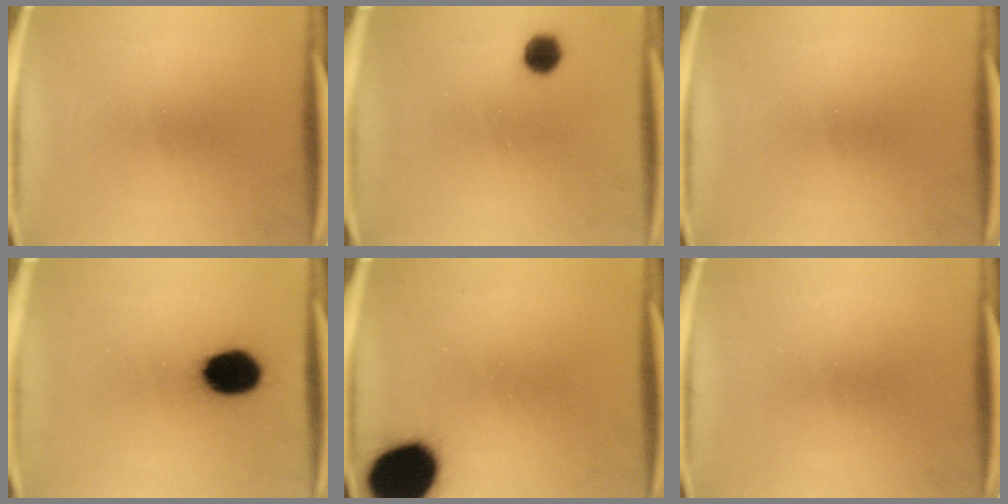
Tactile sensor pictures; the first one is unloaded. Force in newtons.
{"total": 4.2}
{"total": 0.0}
{"total": 12.7}
{"total": 18.1}
{"total": 0.0}